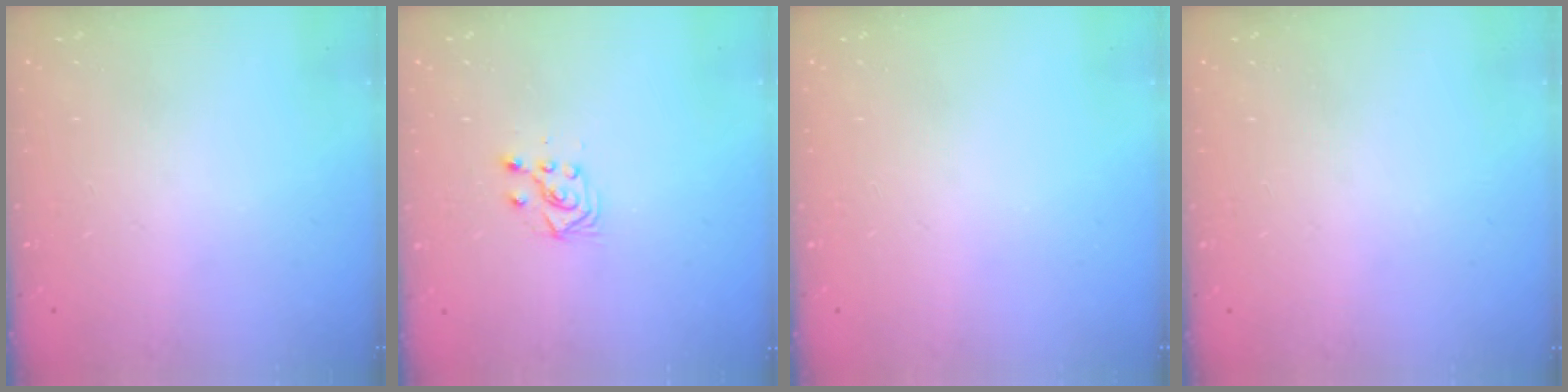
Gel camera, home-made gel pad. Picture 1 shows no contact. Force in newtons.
{"total": 5.7, "press": 5.6, "slide": 0.9}
{"total": 0.0}
{"total": 0.0}